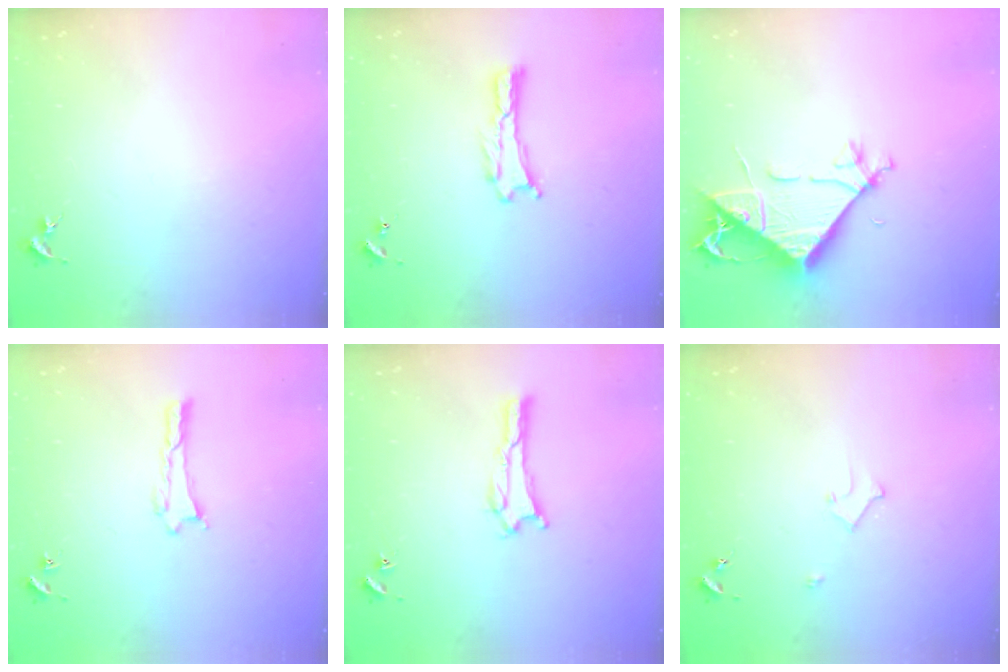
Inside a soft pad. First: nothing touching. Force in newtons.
{"total": 0.0}
{"total": 8.2, "press": 8.1, "slide": 1.2}
{"total": 0.0}
{"total": 1.3, "press": 1.3, "slide": 0.4}
{"total": 2.2, "press": 2.2, "slide": 0.2}